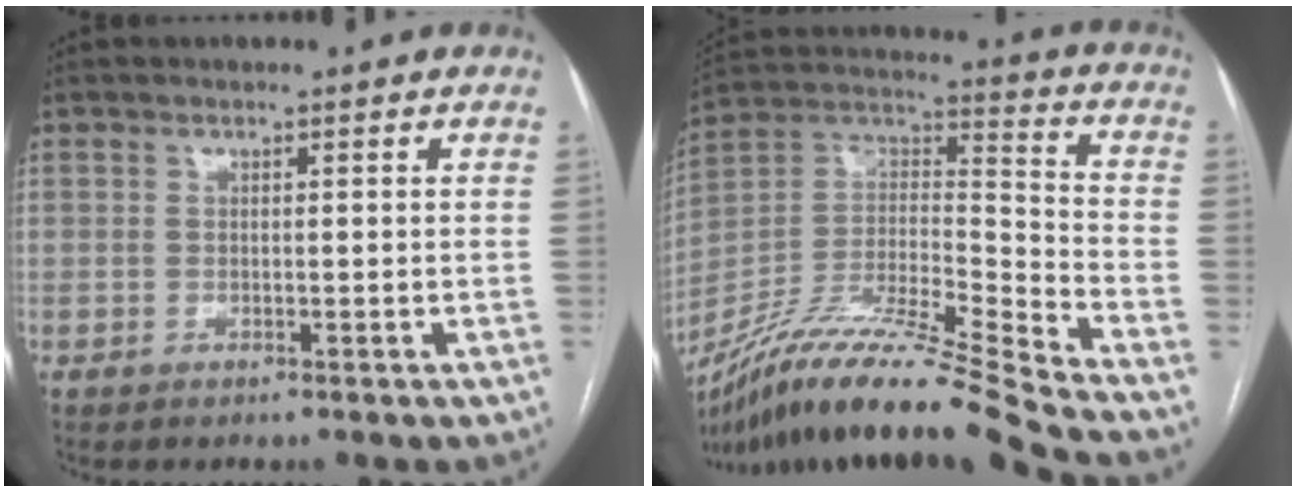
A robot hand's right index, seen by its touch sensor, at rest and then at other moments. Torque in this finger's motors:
{"motor_torque": [-0.32, -0.96, 0.19, 0.06]}